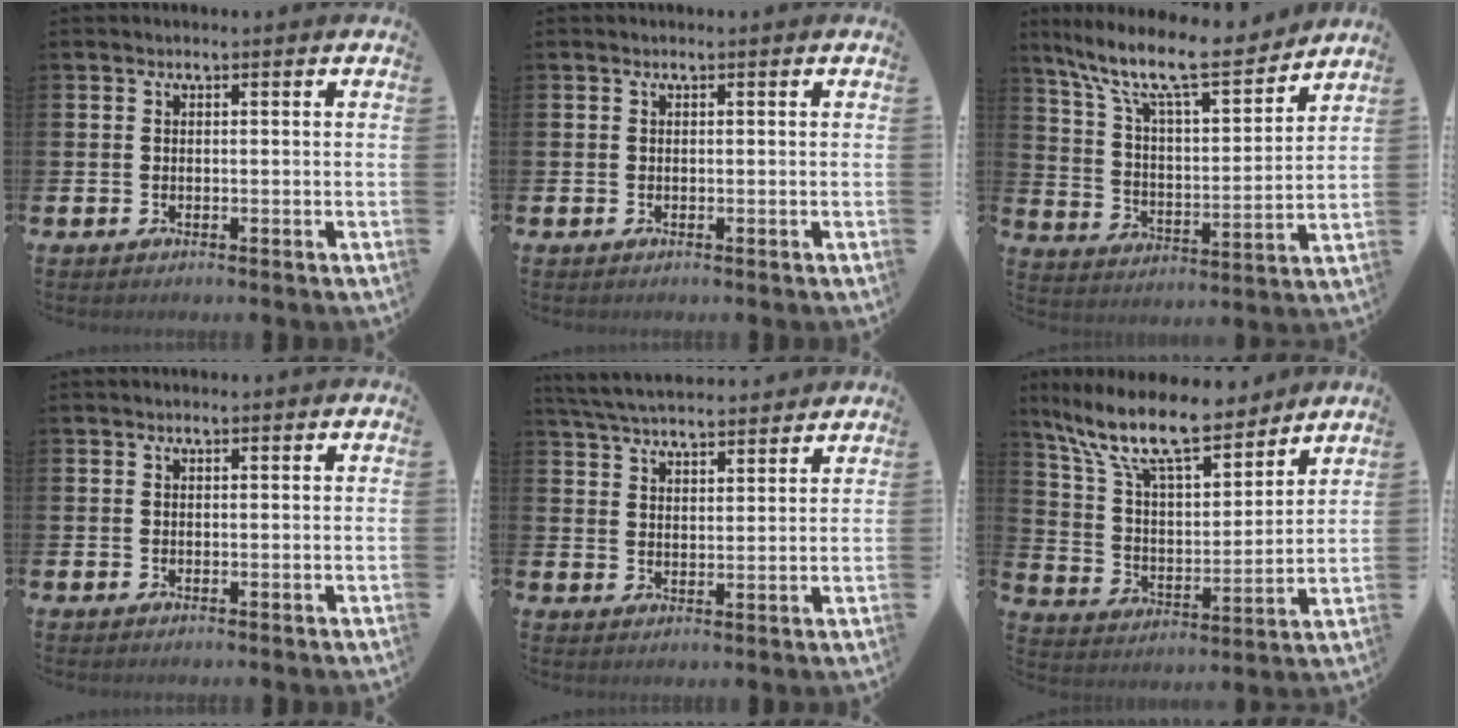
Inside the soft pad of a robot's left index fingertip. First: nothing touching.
{"total": 0.0}
{"total": 11.3, "force": [9.6, 2.1, 5.6], "torque": [-0.137, -0.065, 0.160]}
{"total": 0.0}
{"total": 5.4, "force": [5.3, 0.5, 0.9], "torque": [-0.041, -0.027, 0.097]}
{"total": 12.8, "force": [10.8, 3.3, 6.1], "torque": [-0.158, -0.059, 0.190]}